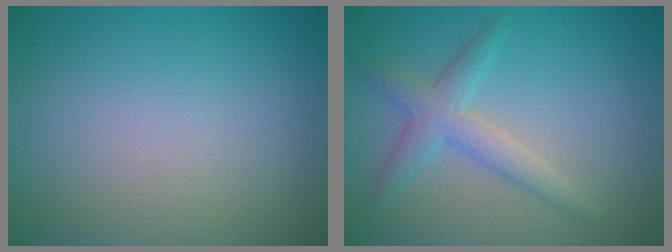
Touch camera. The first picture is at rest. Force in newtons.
{"total": 3.0, "press": 3.0, "slide": 0.1}